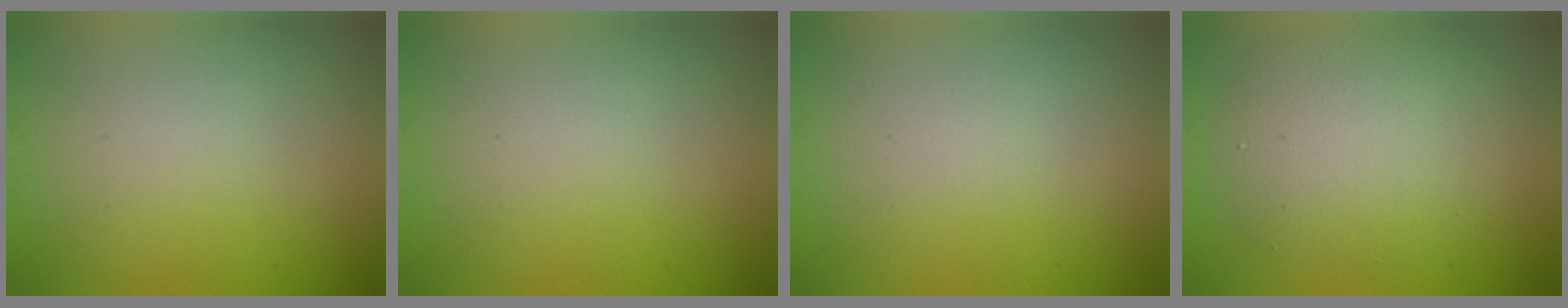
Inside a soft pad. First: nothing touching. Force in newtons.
{"total": 0.0}
{"total": 0.0}
{"total": 4.9, "press": 4.8, "slide": 0.3}